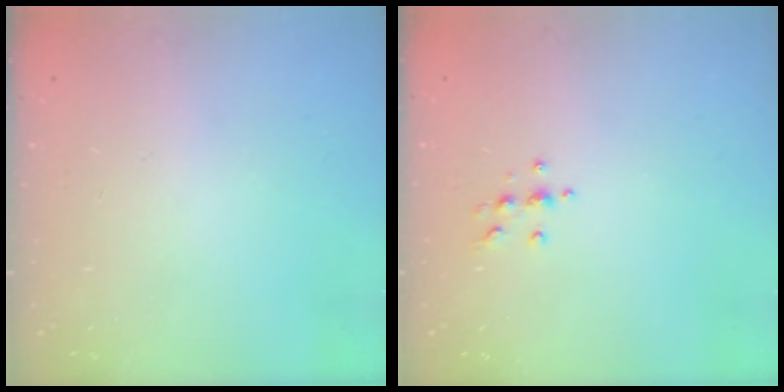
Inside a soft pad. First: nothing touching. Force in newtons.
{"total": 6.2, "press": 6.1, "slide": 0.8}